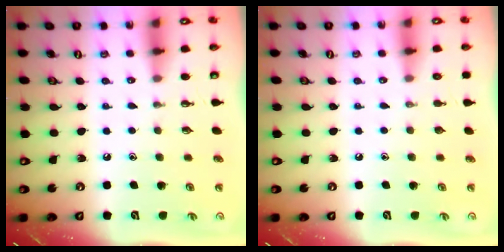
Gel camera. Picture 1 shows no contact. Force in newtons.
{"total": 0.0}